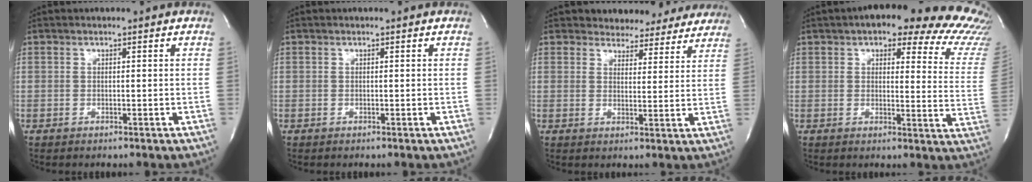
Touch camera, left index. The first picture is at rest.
{"total": 0.0}
{"total": 11.1, "force": [10.0, 4.7, 1.4], "torque": [0.013, -0.011, 0.100]}
{"total": 21.1, "force": [17.3, 5.2, 10.9], "torque": [-0.118, -0.040, 0.174]}